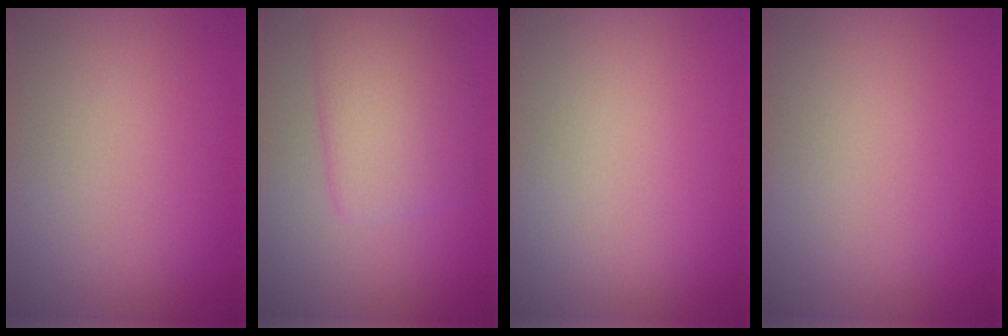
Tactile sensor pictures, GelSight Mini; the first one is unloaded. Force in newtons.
{"total": 4.3, "press": 4.3, "slide": 0.0}
{"total": 0.0}
{"total": 0.0}